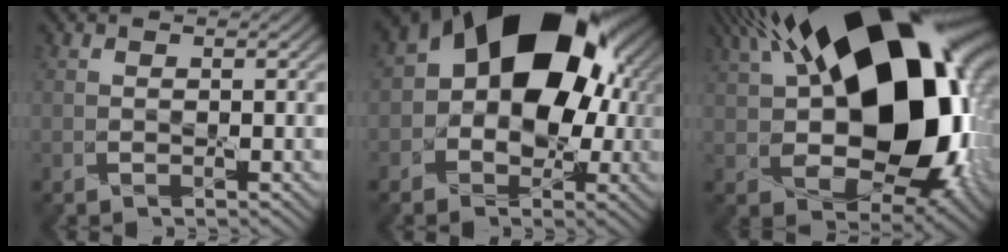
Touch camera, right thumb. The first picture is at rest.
{"total": 16.3, "force": [2.8, 11.3, 11.4], "torque": [-0.143, 0.010, 0.037]}
{"total": 22.6, "force": [5.5, 13.3, 17.5], "torque": [-0.303, 0.033, 0.096]}